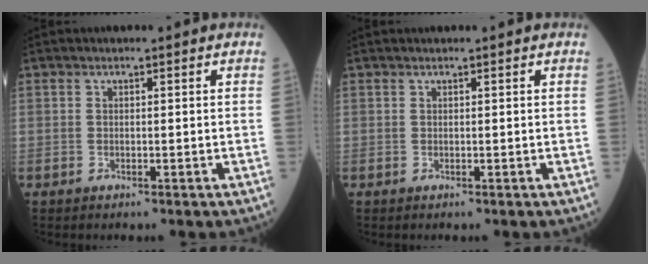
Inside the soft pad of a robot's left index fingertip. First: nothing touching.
{"total": 0.0}